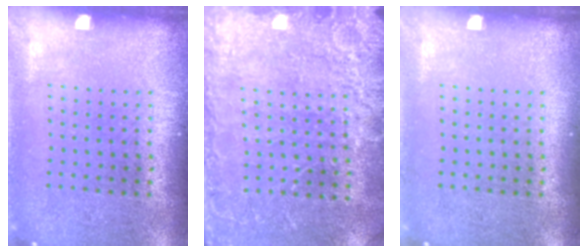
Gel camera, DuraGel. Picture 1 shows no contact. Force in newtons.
{"total": 2.6, "press": 2.6, "slide": 0.3}
{"total": 0.0}